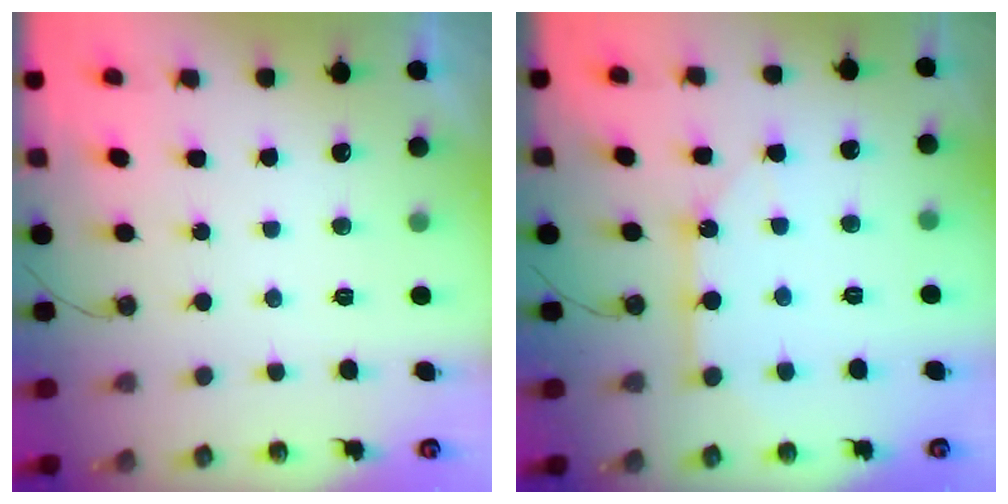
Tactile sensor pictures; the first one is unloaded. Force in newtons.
{"total": 9.2, "press": 9.2, "slide": 0.7}